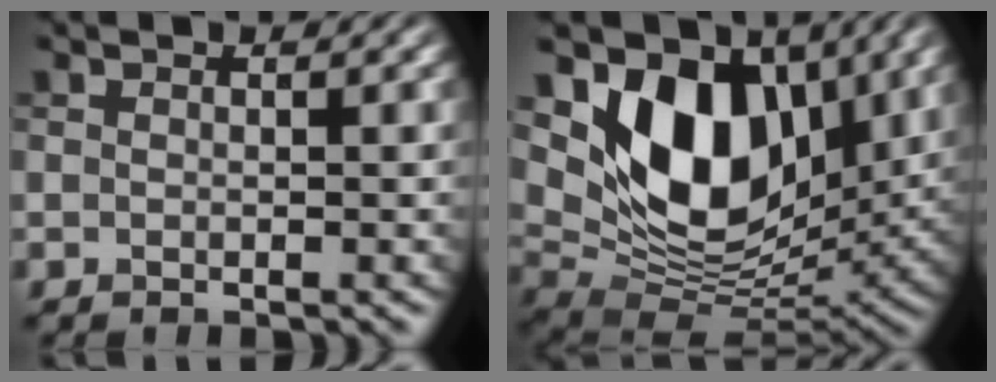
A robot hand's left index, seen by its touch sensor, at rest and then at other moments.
{"total": 11.0, "force": [4.4, 7.0, 7.2], "torque": [-0.126, -0.014, 0.082]}